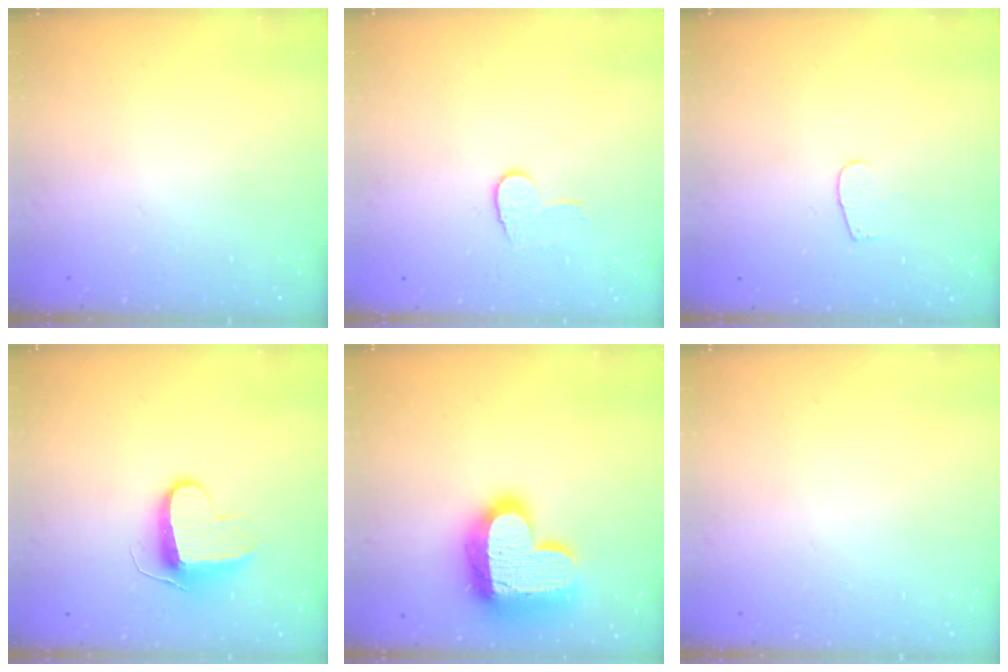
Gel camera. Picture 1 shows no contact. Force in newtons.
{"total": 6.1, "press": 6.1, "slide": 0.5}
{"total": 2.6, "press": 2.5, "slide": 0.3}
{"total": 9.3, "press": 9.3, "slide": 0.3}
{"total": 21.1, "press": 21.0, "slide": 1.5}
{"total": 0.0}